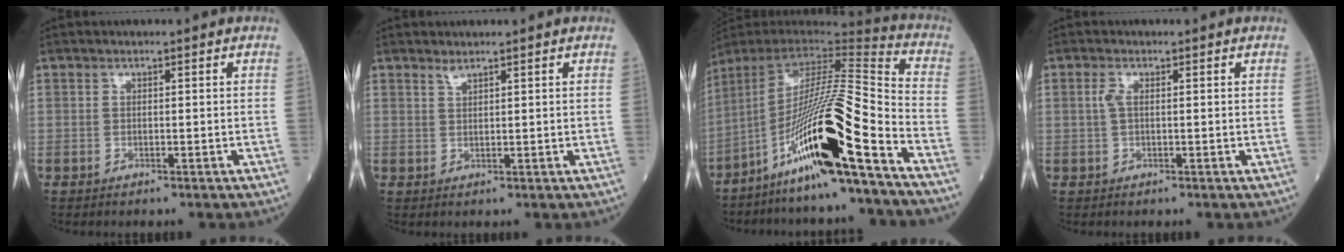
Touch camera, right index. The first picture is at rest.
{"total": 1.0, "force": [1.0, -0.1, 0.4], "torque": [-0.008, -0.004, 0.021]}
{"total": 19.7, "force": [-10.9, -0.6, 16.3], "torque": [-0.294, -0.023, -0.205]}
{"total": 1.5, "force": [0.3, 0.6, 1.3], "torque": [-0.034, 0.001, 0.004]}